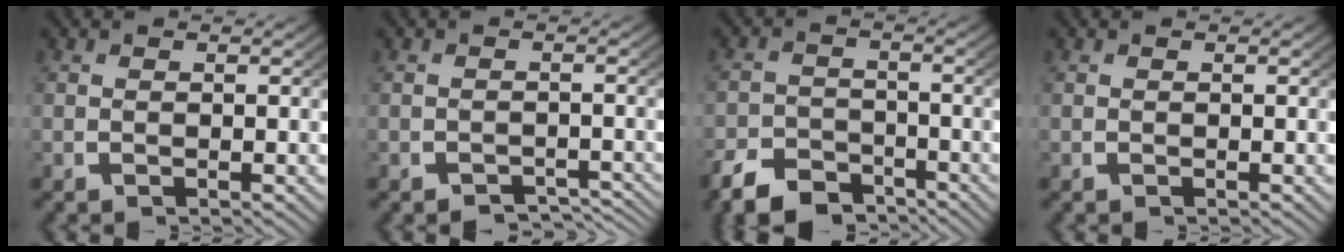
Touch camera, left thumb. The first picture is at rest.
{"total": 3.3, "force": [-2.9, 1.2, 1.1], "torque": [-0.009, -0.012, -0.042]}
{"total": 6.4, "force": [-4.9, 3.6, 1.9], "torque": [-0.027, -0.023, -0.084]}
{"total": 0.0}